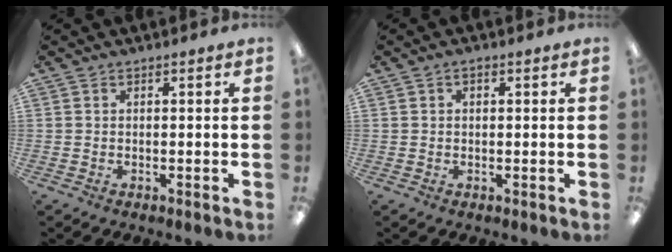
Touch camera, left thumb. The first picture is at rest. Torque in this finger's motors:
{"motor_torque": [0.00, -0.10, -0.18, 0.33, 0.07]}